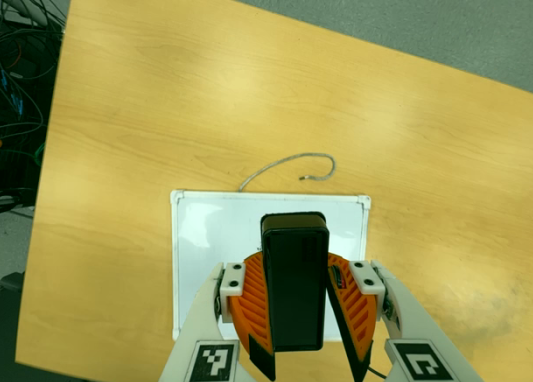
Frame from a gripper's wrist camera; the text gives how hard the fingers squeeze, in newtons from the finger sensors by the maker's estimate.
{"total": 7.9, "left": 8.0, "right": 7.8}